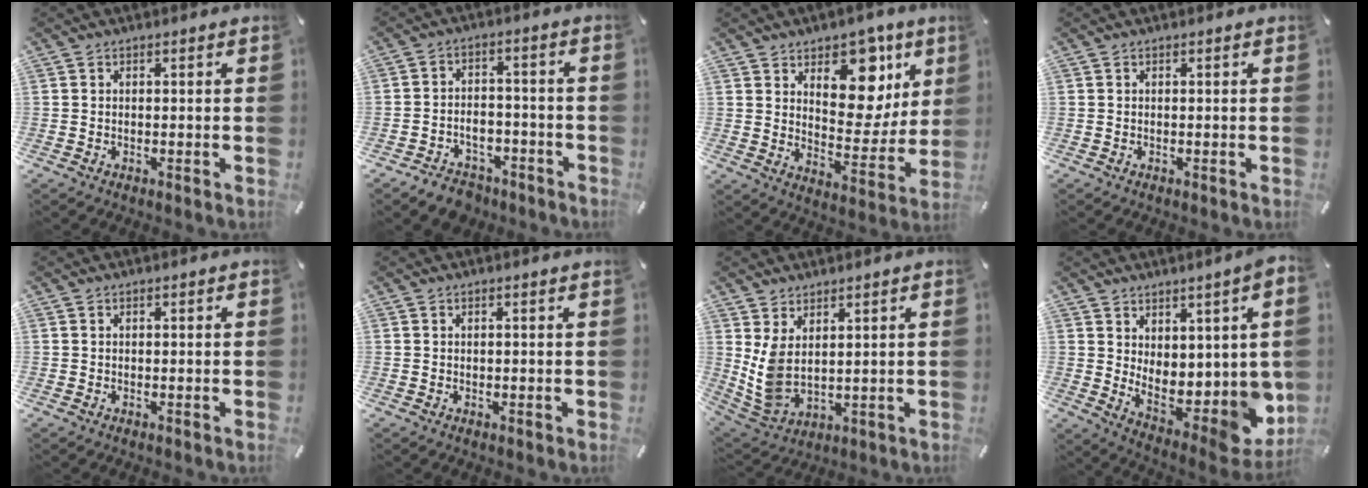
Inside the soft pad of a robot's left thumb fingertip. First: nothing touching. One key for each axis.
{"total": 6.4, "fx": -4.7, "fy": 4.0, "fz": 1.6, "tx": -0.021, "ty": 0.033, "tz": -0.087}
{"total": 15.1, "fx": 8.1, "fy": 10.0, "fz": 8.0, "tx": -0.080, "ty": -0.068, "tz": 0.141}
{"total": 0.0}
{"total": 0.0}
{"total": 0.6, "fx": 0.1, "fy": 0.0, "fz": 0.5, "tx": -0.009, "ty": -0.001, "tz": 0.003}
{"total": 6.6, "fx": 2.7, "fy": 4.0, "fz": 4.5, "tx": -0.121, "ty": -0.031, "tz": 0.051}
{"total": 9.9, "fx": -0.2, "fy": 4.8, "fz": 8.6, "tx": -0.074, "ty": -0.041, "tz": 0.006}